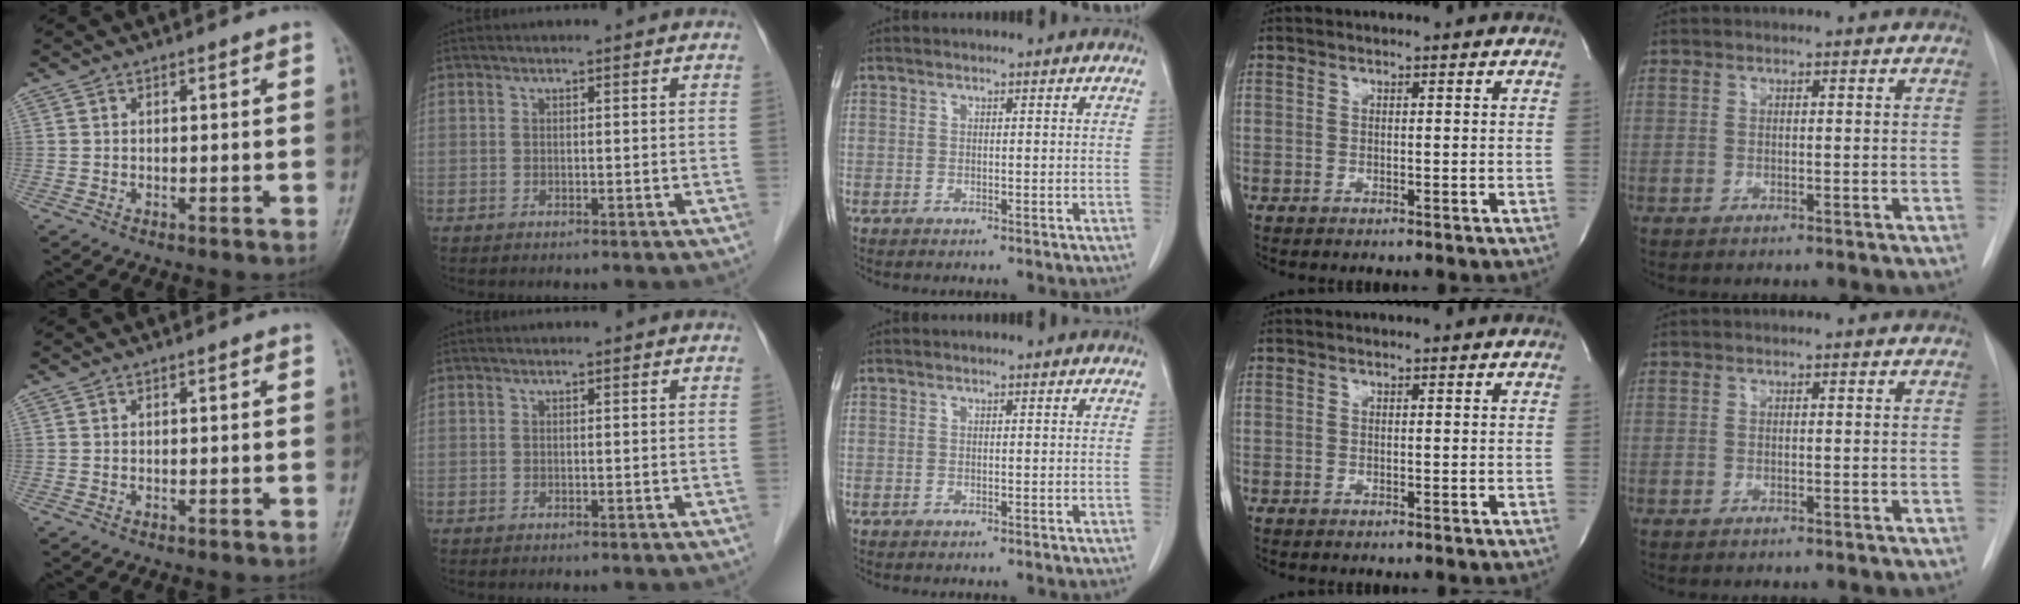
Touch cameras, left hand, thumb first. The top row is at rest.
{}